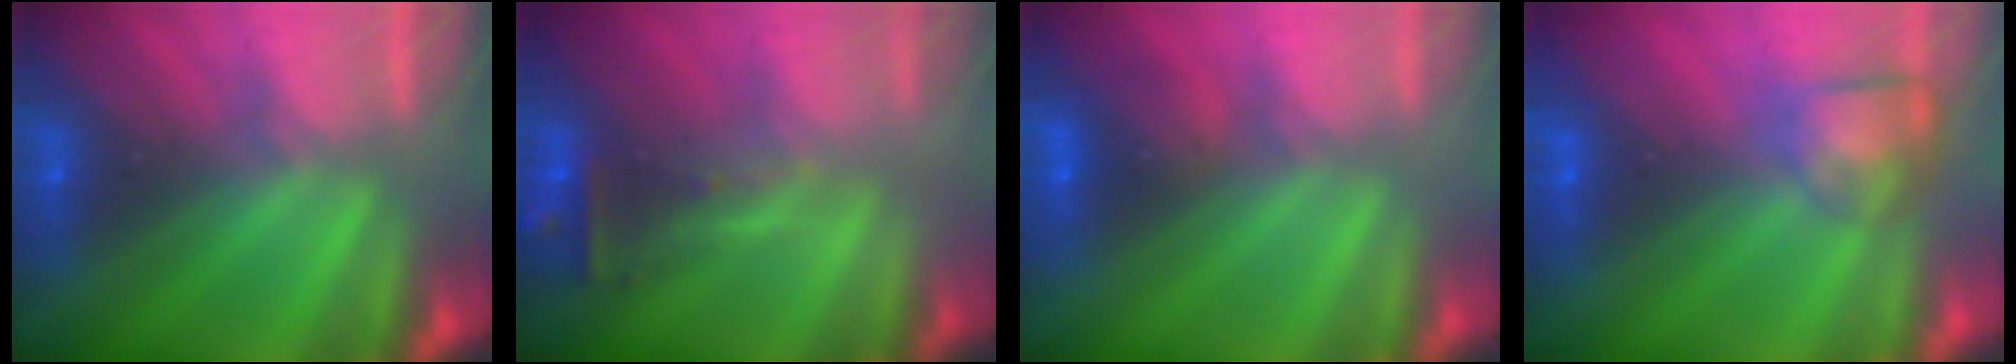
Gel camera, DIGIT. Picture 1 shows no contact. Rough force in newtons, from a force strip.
{"total": 2.5}
{"total": 1.4}
{"total": 3.5}